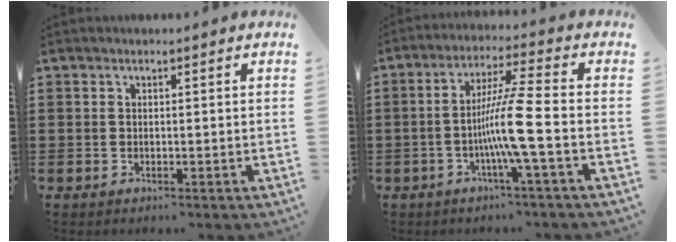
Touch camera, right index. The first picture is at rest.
{"total": 8.8, "force": [-2.4, -0.7, 8.5], "torque": [-0.160, -0.013, -0.050]}